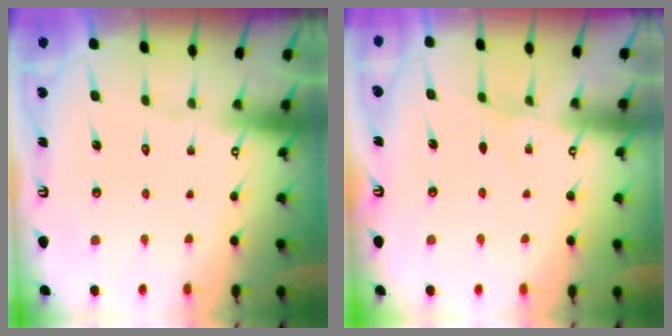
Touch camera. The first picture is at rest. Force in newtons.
{"total": 2.7, "press": 2.7, "slide": 0.4}